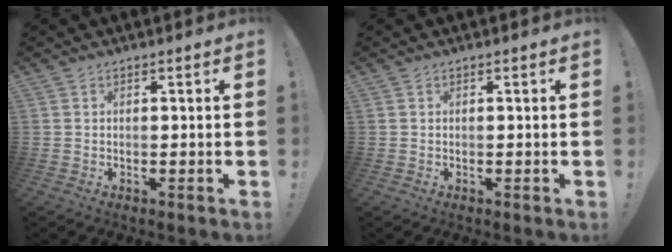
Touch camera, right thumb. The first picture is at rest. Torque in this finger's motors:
{"motor_torque": [0.00, 0.00, 0.00, 0.00, 0.00]}